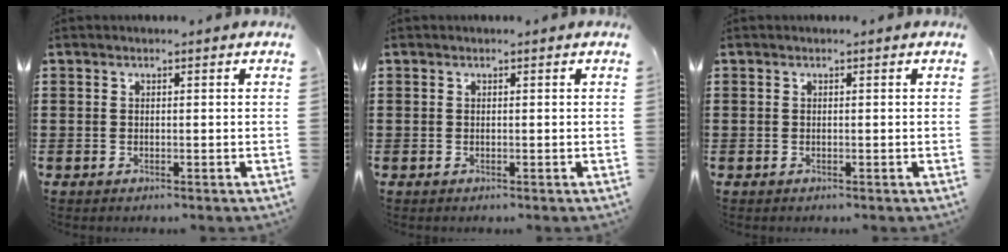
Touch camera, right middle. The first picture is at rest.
{"total": 0.0}
{"total": 0.0}